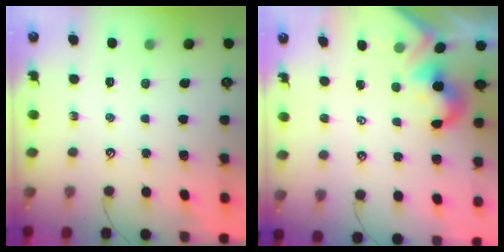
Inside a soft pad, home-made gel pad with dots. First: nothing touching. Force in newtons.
{"total": 1.9, "press": 1.8, "slide": 0.5}